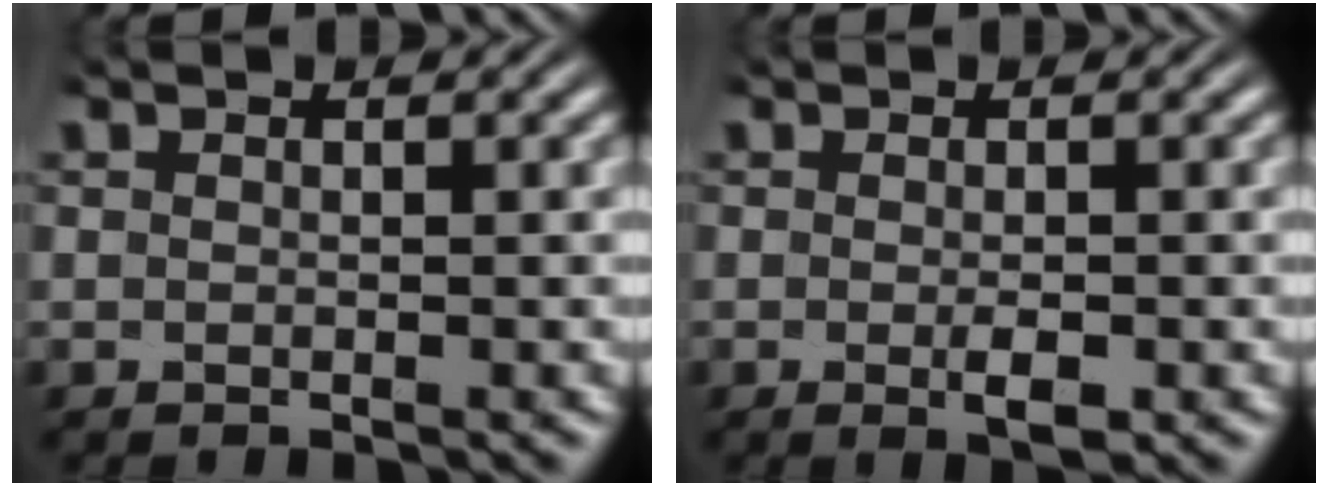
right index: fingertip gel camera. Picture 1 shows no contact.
{"total": 1.9, "force": [-0.7, 0.7, 1.6], "torque": [-0.027, -0.003, -0.013]}